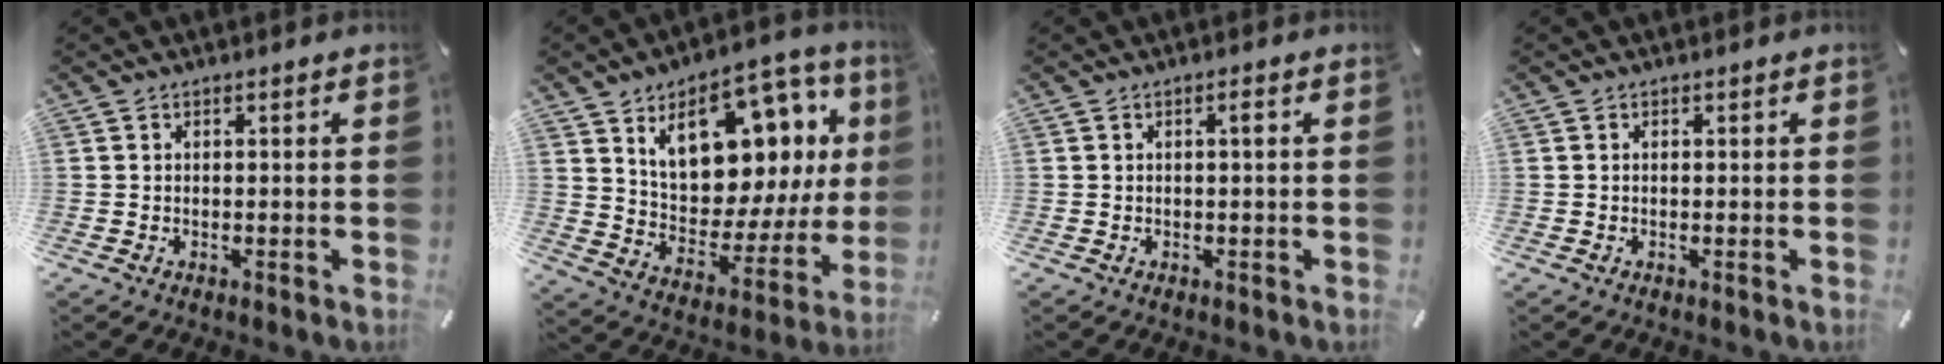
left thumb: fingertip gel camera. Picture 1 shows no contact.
{"total": 16.9, "force": [8.9, 10.4, 10.0], "torque": [-0.143, -0.070, 0.153]}
{"total": 1.2, "force": [0.2, 0.0, 1.2], "torque": [-0.025, 0.001, 0.001]}
{"total": 0.0}